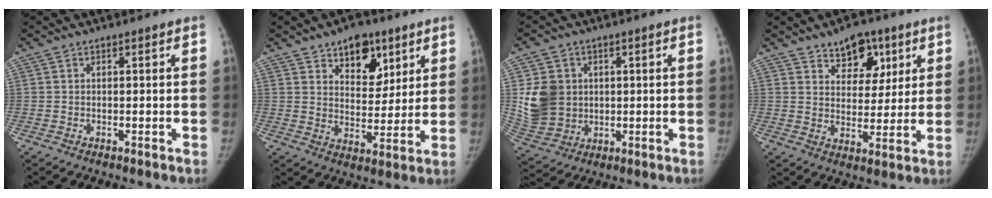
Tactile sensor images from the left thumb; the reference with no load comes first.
{"total": 11.2, "force": [6.5, 6.7, 6.1], "torque": [-0.049, -0.034, 0.102]}
{"total": 10.8, "force": [1.5, 9.3, 5.3], "torque": [-0.081, -0.005, 0.045]}
{"total": 9.9, "force": [5.8, 6.3, 4.9], "torque": [-0.032, -0.028, 0.089]}